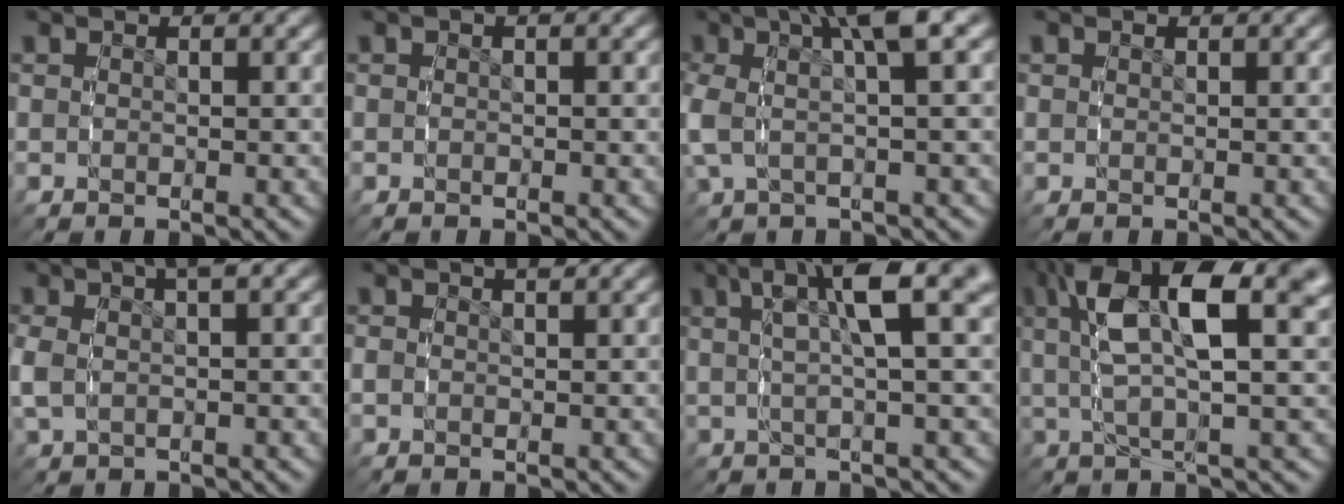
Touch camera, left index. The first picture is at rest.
{"total": 0.0}
{"total": 6.6, "force": [2.8, 2.3, 5.6], "torque": [-0.105, 0.023, 0.035]}
{"total": 0.5, "force": [0.4, 0.3, 0.1], "torque": [-0.005, -0.005, 0.011]}
{"total": 3.3, "force": [0.7, 1.6, 2.8], "torque": [-0.063, 0.002, 0.015]}
{"total": 0.9, "force": [0.3, 0.4, 0.7], "torque": [-0.012, 0.002, 0.007]}
{"total": 8.5, "force": [4.1, 2.0, 7.1], "torque": [-0.084, 0.041, 0.049]}
{"total": 10.9, "force": [3.5, 4.6, 9.2], "torque": [-0.159, 0.009, 0.050]}